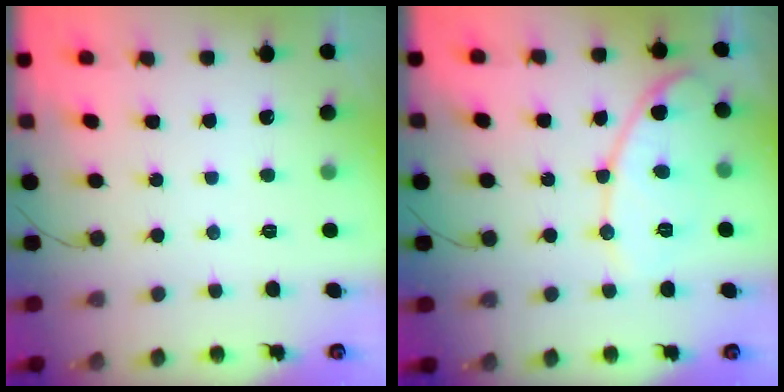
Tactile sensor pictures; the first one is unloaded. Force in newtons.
{"total": 11.5, "press": 11.5, "slide": 0.6}